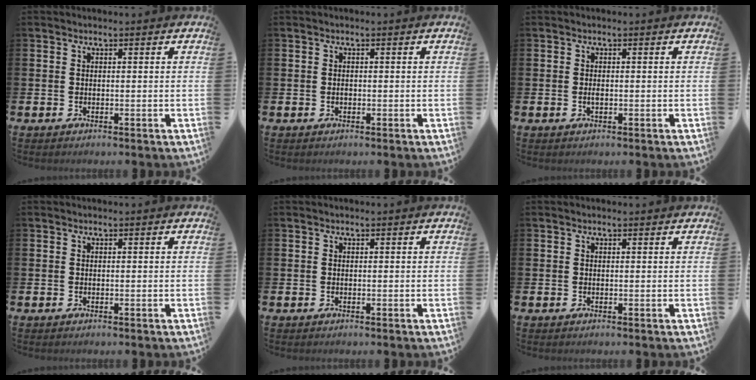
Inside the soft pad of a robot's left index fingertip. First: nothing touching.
{"total": 0.5, "force": [-0.1, 0.4, 0.3], "torque": [-0.001, 0.001, -0.005]}
{"total": 0.8, "force": [-0.1, 0.3, 0.7], "torque": [-0.009, -0.002, -0.004]}
{"total": 0.0}
{"total": 0.0}
{"total": 0.0}